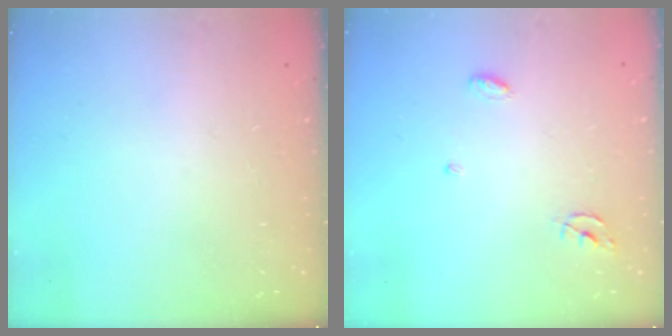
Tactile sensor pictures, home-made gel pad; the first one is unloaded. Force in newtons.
{"total": 3.9, "press": 3.9, "slide": 0.2}